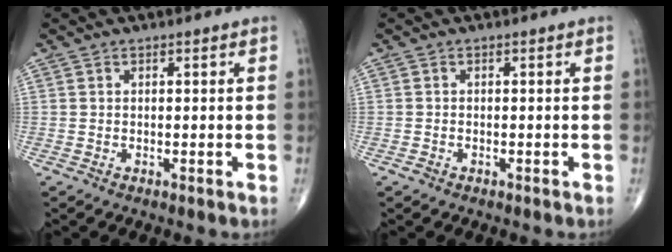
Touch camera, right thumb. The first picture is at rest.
{"total": 0.8, "force": [-0.5, 0.5, 0.3], "torque": [-0.007, 0.003, -0.009]}